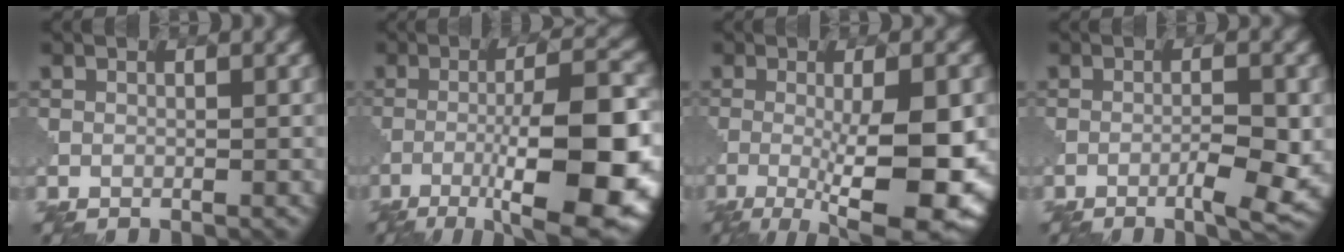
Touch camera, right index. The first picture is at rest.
{"total": 12.3, "force": [-4.5, 2.8, 11.1], "torque": [-0.170, 0.002, -0.071]}
{"total": 11.4, "force": [-2.7, 2.8, 10.7], "torque": [-0.164, -0.013, -0.035]}
{"total": 4.0, "force": [-1.6, 0.4, 3.6], "torque": [-0.062, 0.000, -0.025]}